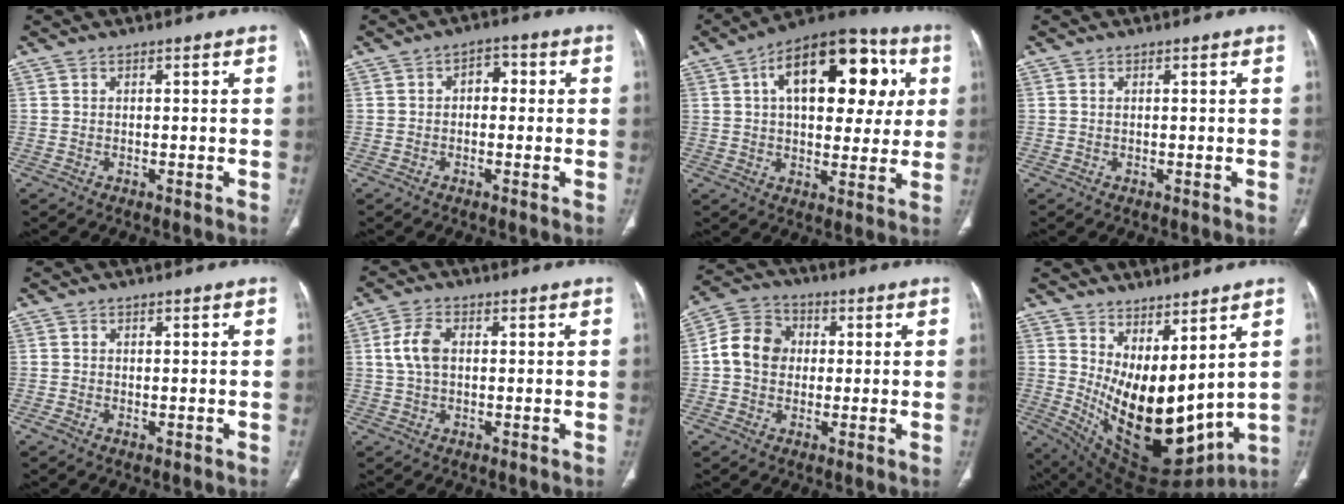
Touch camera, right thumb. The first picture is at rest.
{"total": 3.7, "force": [0.3, 2.5, 2.7], "torque": [-0.021, 0.015, -0.004]}
{"total": 22.6, "force": [6.4, 12.1, 17.9], "torque": [-0.219, 0.019, 0.088]}
{"total": 0.0}
{"total": 1.2, "force": [-0.4, 0.7, 0.8], "torque": [-0.019, 0.001, -0.006]}
{"total": 5.5, "force": [0.8, 3.3, 4.4], "torque": [-0.098, 0.010, 0.014]}
{"total": 9.3, "force": [0.5, 7.9, 5.0], "torque": [-0.077, 0.021, -0.003]}
{"total": 19.4, "force": [4.5, 9.2, 16.5], "torque": [-0.248, -0.070, 0.105]}